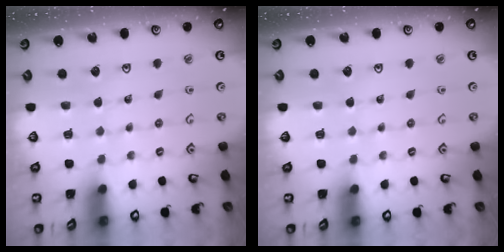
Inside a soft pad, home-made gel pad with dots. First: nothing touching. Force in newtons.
{"total": 0.0}